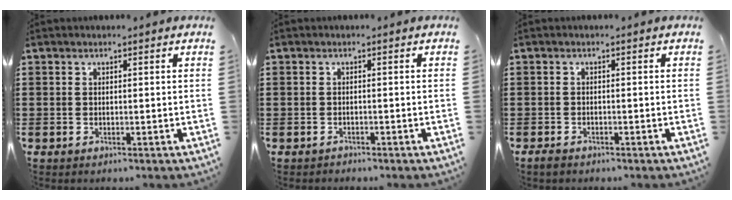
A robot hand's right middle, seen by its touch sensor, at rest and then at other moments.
{"total": 0.7, "force": [-0.6, 0.2, -0.1], "torque": [0.002, 0.003, -0.015]}
{"total": 0.9, "force": [-0.7, 0.4, 0.3], "torque": [-0.007, -0.002, -0.015]}